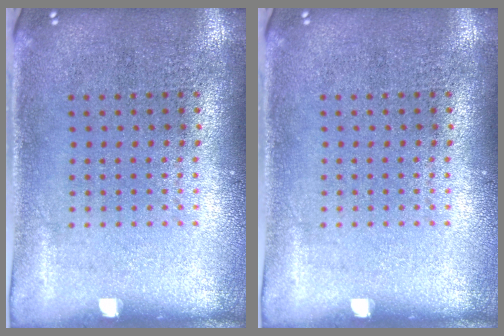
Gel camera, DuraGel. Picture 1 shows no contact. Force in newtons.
{"total": 0.0}